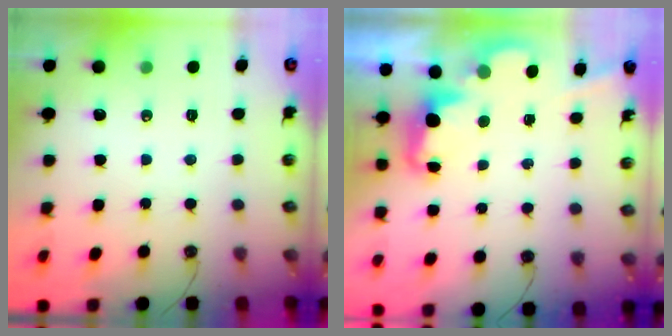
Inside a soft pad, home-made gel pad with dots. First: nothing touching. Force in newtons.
{"total": 2.5, "press": 2.4, "slide": 0.5}